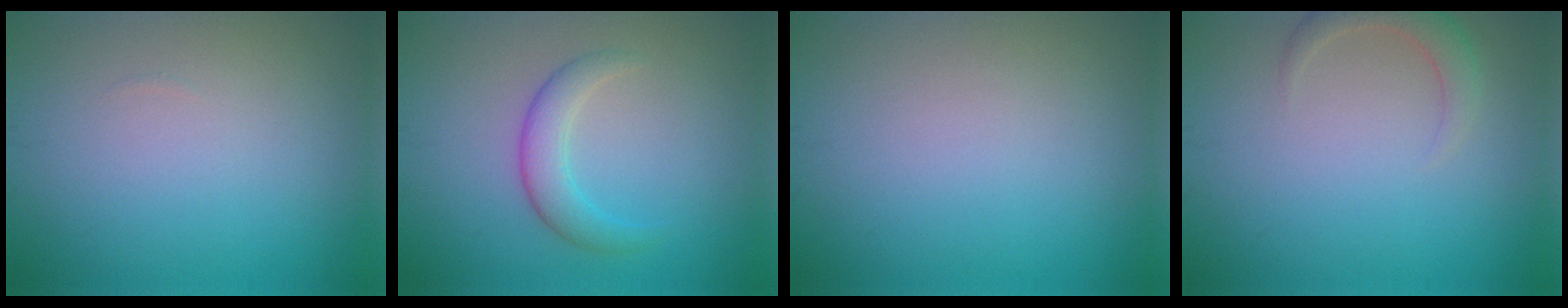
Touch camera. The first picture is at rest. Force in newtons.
{"total": 2.8, "press": 2.8, "slide": 0.1}
{"total": 0.0}
{"total": 2.1, "press": 2.1, "slide": 0.3}